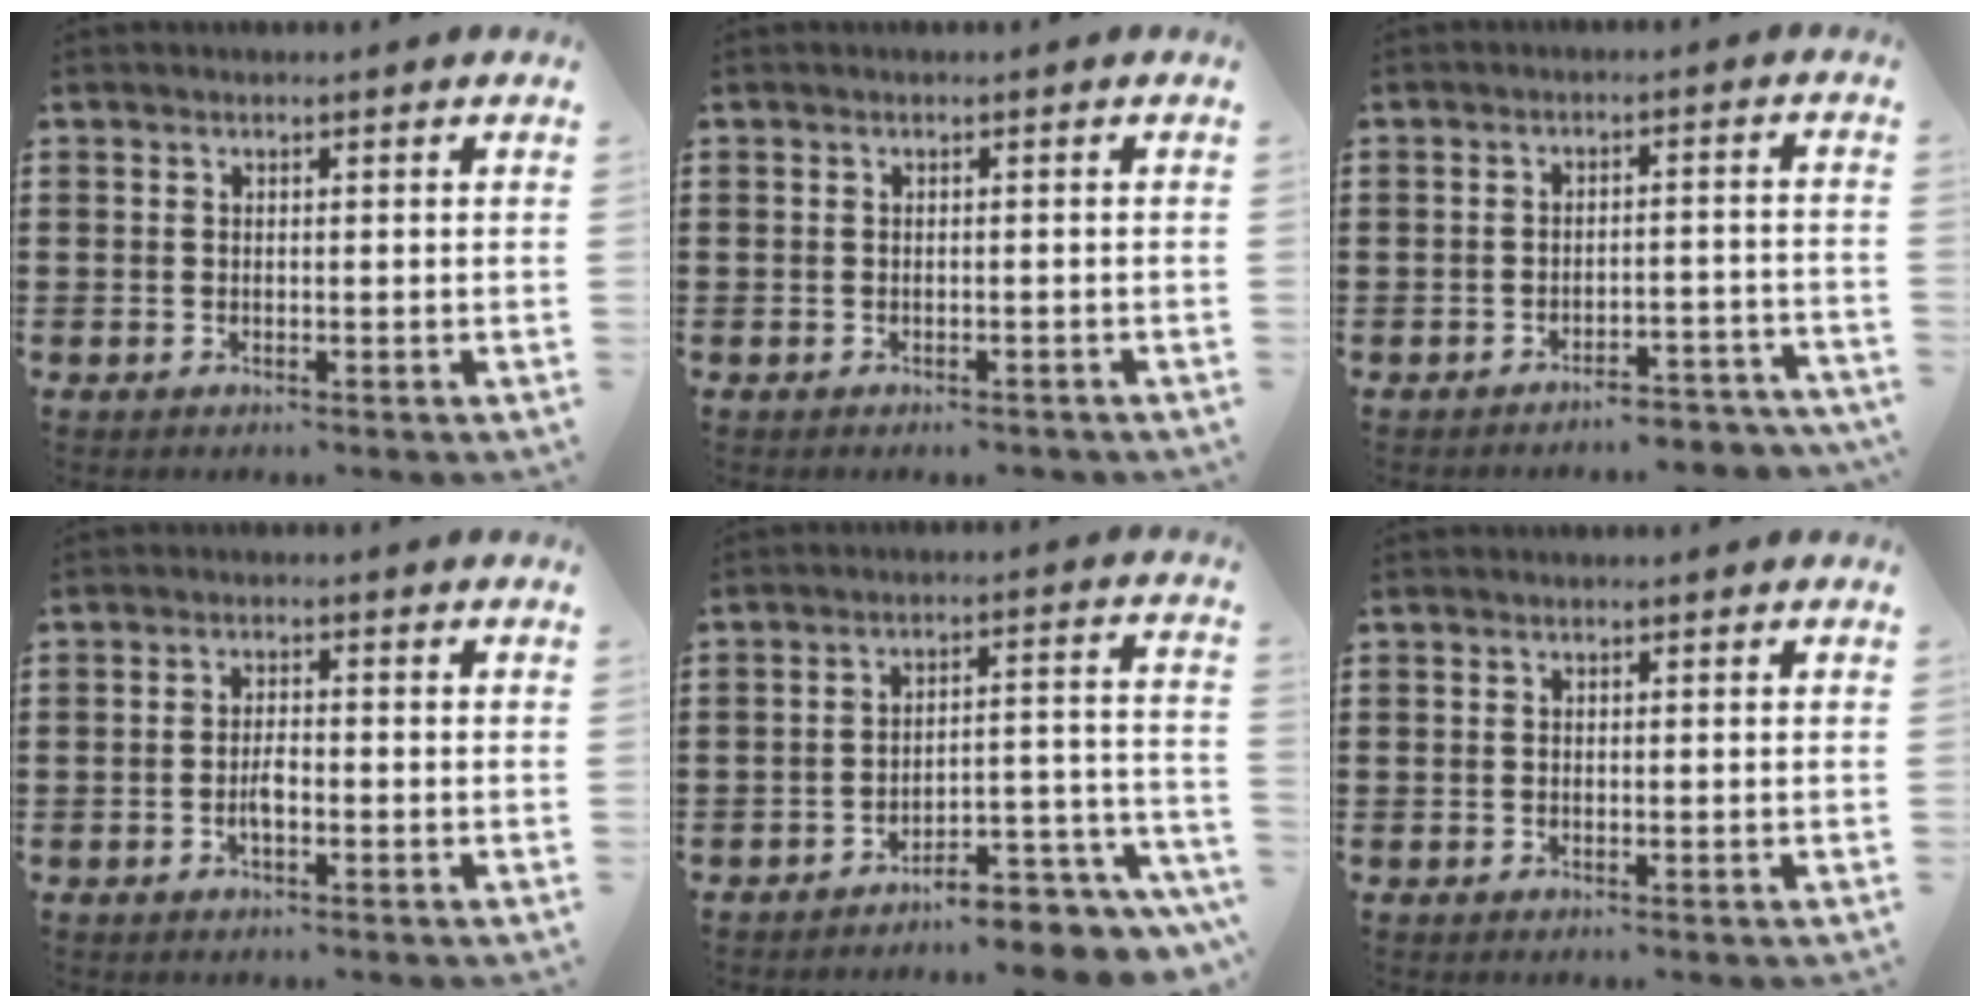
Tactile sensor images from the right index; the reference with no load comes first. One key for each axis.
{"total": 0.7, "fx": -0.6, "fy": 0.2, "fz": 0.1, "tx": -0.004, "ty": 0.000, "tz": -0.014}
{"total": 4.0, "fx": -3.9, "fy": 0.2, "fz": 0.8, "tx": -0.016, "ty": 0.001, "tz": -0.080}
{"total": 2.4, "fx": -0.9, "fy": 0.8, "fz": 2.1, "tx": -0.046, "ty": 0.001, "tz": -0.019}
{"total": 6.3, "fx": -6.0, "fy": 0.5, "fz": 2.0, "tx": -0.027, "ty": 0.001, "tz": -0.115}
{"total": 0.0}